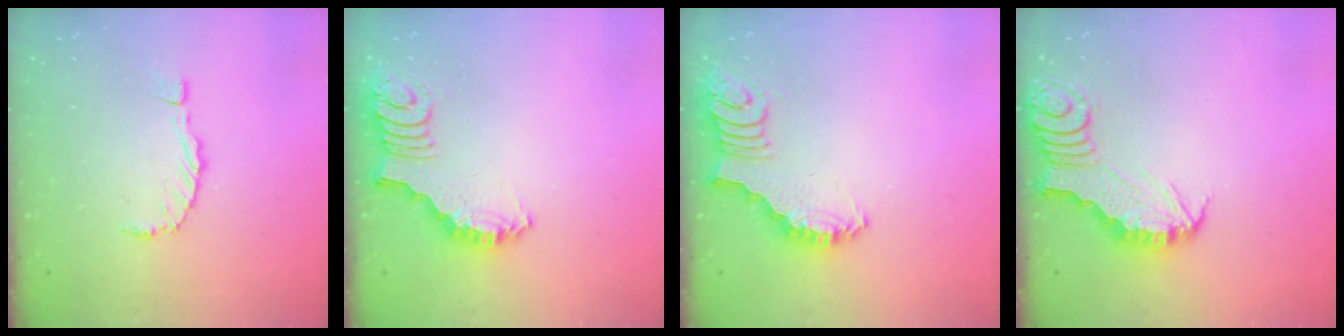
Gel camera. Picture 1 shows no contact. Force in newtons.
{"total": 2.6, "press": 2.5, "slide": 0.5}
{"total": 2.7, "press": 2.7, "slide": 0.5}
{"total": 3.0, "press": 2.9, "slide": 0.3}